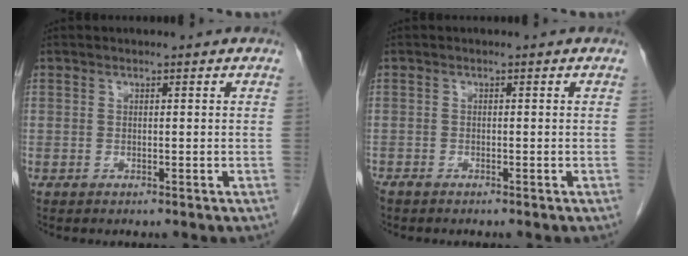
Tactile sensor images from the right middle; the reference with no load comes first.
{"total": 1.0, "force": [-0.8, 0.3, 0.3], "torque": [-0.012, -0.002, -0.017]}